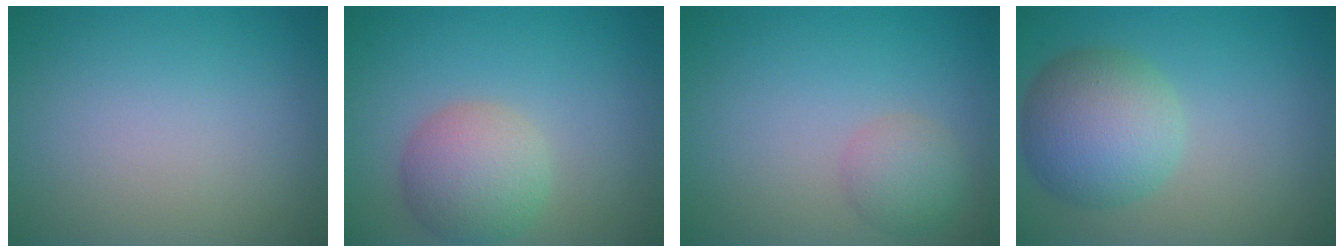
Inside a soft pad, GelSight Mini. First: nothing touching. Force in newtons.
{"total": 4.7, "press": 4.7, "slide": 0.1}
{"total": 2.5, "press": 2.5, "slide": 0.1}
{"total": 6.6, "press": 6.6, "slide": 0.2}